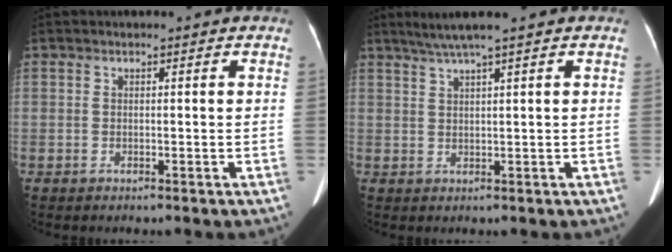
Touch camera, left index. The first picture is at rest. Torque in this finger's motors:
{"motor_torque": [-0.07, -0.06, 0.00, 0.06]}